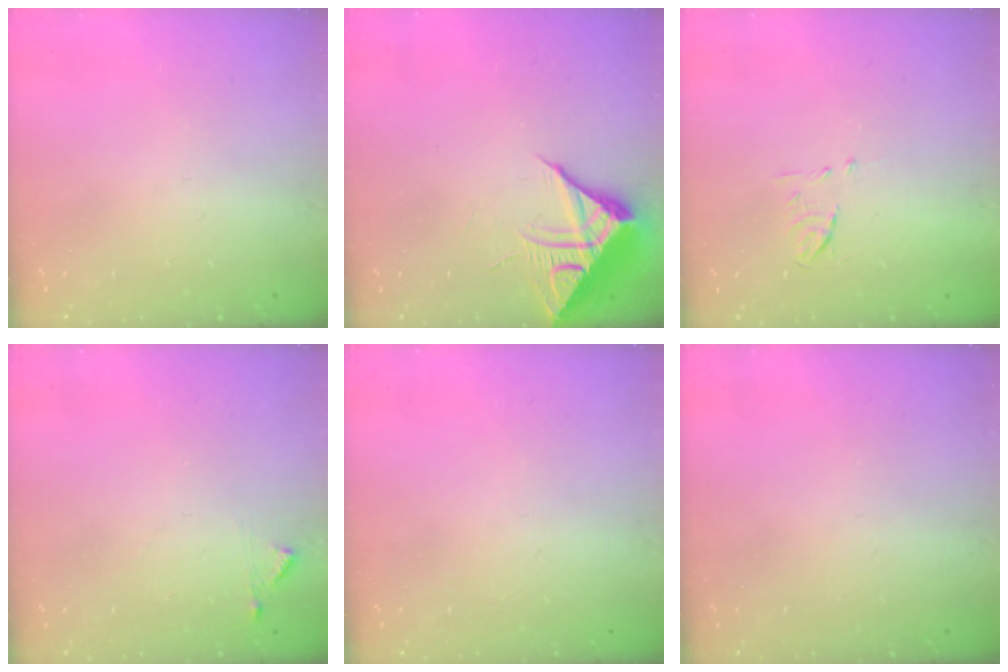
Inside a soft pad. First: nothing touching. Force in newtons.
{"total": 9.7, "press": 9.7, "slide": 0.5}
{"total": 5.3, "press": 5.2, "slide": 0.8}
{"total": 4.4, "press": 4.3, "slide": 0.4}
{"total": 0.0}
{"total": 0.0}